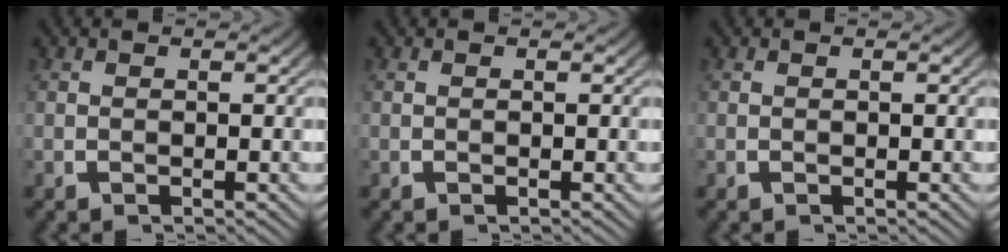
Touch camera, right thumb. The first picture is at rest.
{"total": 0.0}
{"total": 0.0}